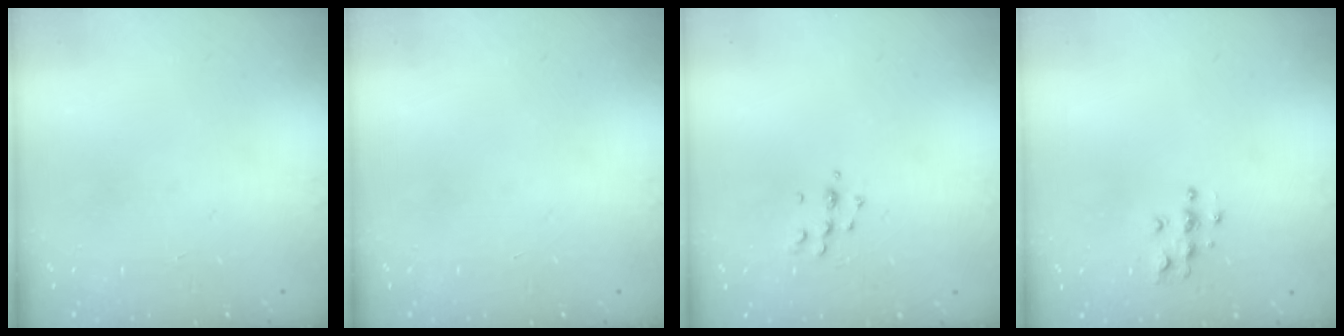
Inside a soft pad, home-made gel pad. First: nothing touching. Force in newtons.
{"total": 0.0}
{"total": 4.7, "press": 4.6, "slide": 0.8}
{"total": 3.8, "press": 3.8, "slide": 0.3}